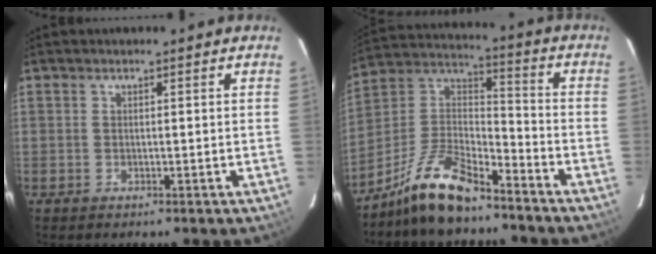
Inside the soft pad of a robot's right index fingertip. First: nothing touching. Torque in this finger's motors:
{"motor_torque": [1.05, -1.09, 0.33, 0.11]}